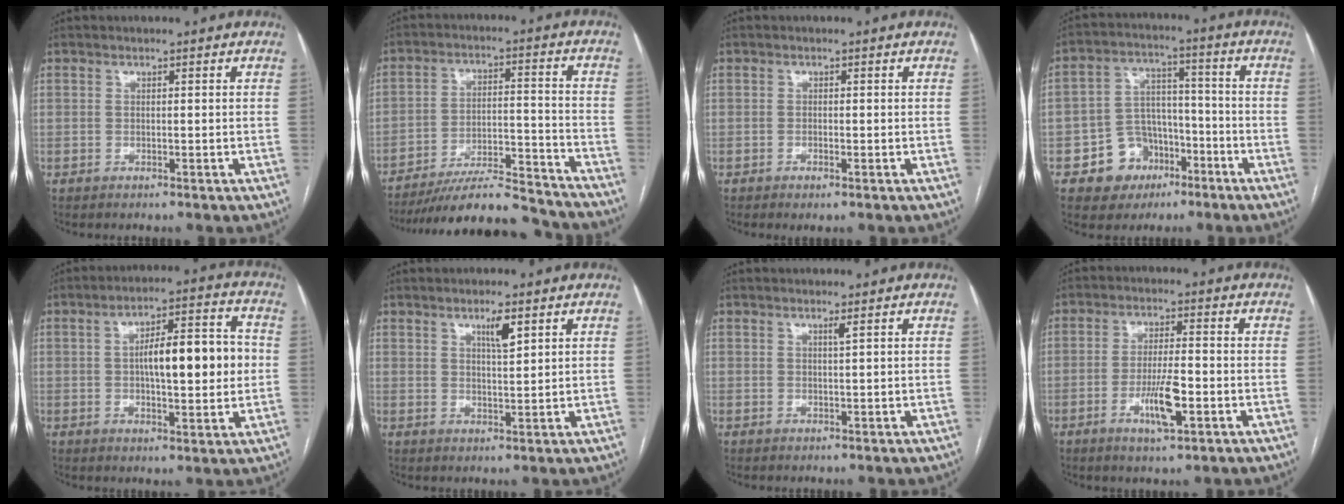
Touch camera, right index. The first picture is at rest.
{"total": 17.7, "force": [-16.5, 2.3, 6.1], "torque": [-0.095, 0.011, -0.252]}
{"total": 1.0, "force": [-0.5, 0.2, 0.8], "torque": [-0.015, -0.002, -0.007]}
{"total": 9.3, "force": [-4.5, 7.7, 2.6], "torque": [-0.040, 0.024, -0.066]}
{"total": 12.5, "force": [0.7, 3.4, 12.0], "torque": [-0.184, 0.026, 0.012]}
{"total": 3.6, "force": [2.1, 0.5, 2.9], "torque": [-0.051, -0.005, 0.037]}
{"total": 0.9, "force": [0.6, -0.3, 0.6], "torque": [-0.017, -0.006, 0.013]}
{"total": 6.6, "force": [-2.4, 1.1, 6.1], "torque": [-0.113, -0.006, -0.040]}